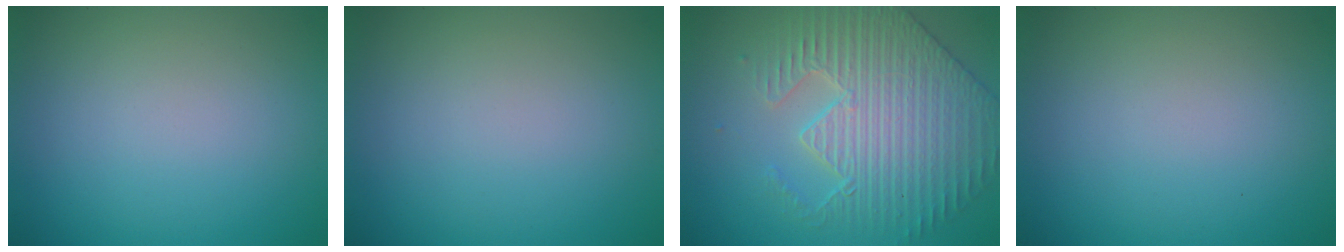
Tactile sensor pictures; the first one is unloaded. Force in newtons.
{"total": 0.0}
{"total": 5.0, "press": 4.9, "slide": 1.3}
{"total": 0.0}